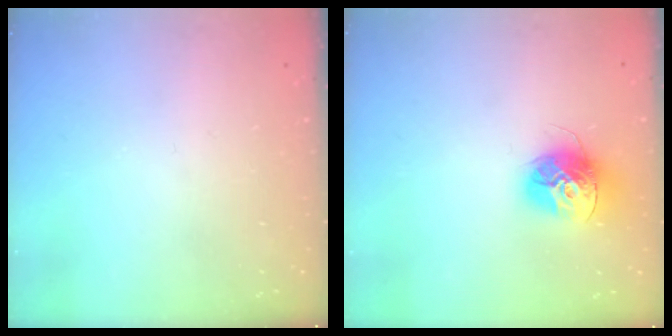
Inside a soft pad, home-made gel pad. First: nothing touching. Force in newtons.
{"total": 14.4, "press": 14.4, "slide": 1.3}